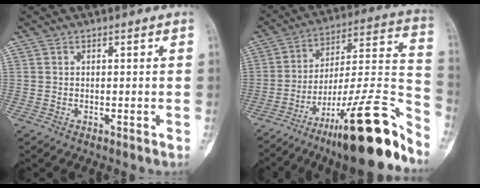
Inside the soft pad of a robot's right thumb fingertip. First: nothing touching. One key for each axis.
{"total": 23.8, "fx": -16.6, "fy": 3.3, "fz": 16.8, "tx": -0.215, "ty": 0.105, "tz": -0.263}